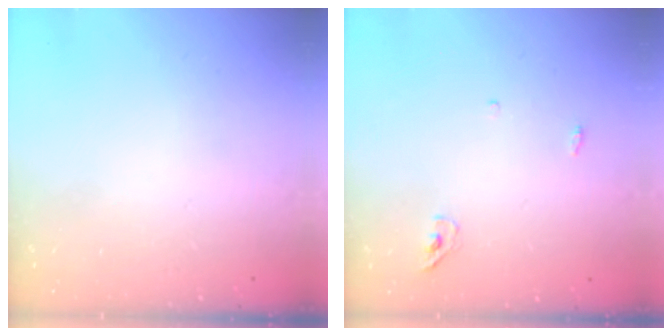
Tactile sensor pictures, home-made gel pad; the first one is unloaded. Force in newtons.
{"total": 3.7, "press": 3.5, "slide": 1.1}